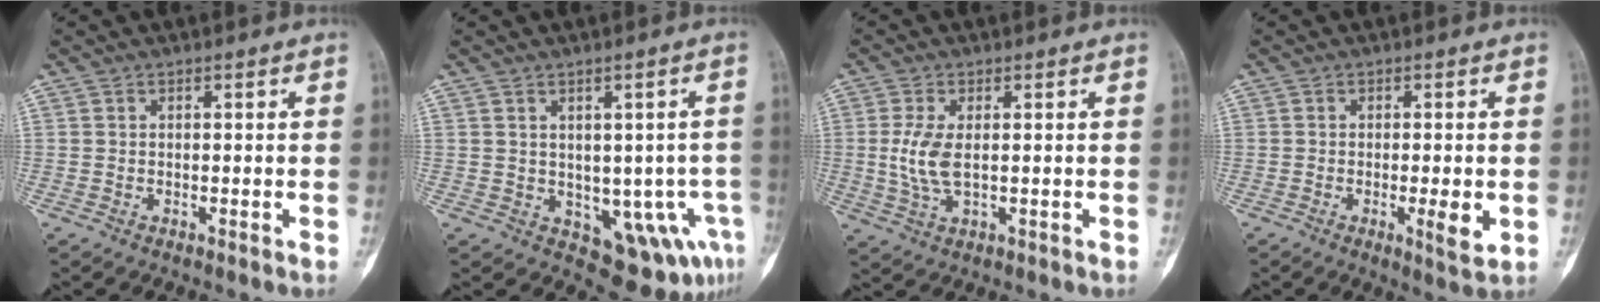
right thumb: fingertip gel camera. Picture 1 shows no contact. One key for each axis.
{"total": 8.9, "fx": -2.0, "fy": 5.4, "fz": 6.9, "tx": -0.052, "ty": 0.001, "tz": -0.006}
{"total": 6.1, "fx": 0.4, "fy": 2.7, "fz": 5.4, "tx": -0.128, "ty": -0.006, "tz": 0.010}
{"total": 4.7, "fx": -1.0, "fy": 1.1, "fz": 4.4, "tx": -0.068, "ty": -0.011, "tz": -0.013}